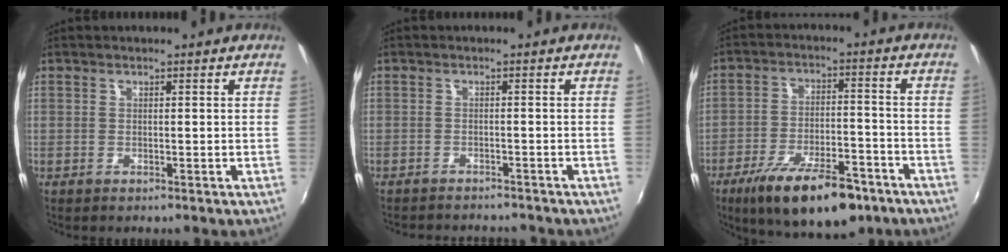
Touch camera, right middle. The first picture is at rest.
{"total": 6.6, "force": [-6.2, 1.5, 1.9], "torque": [-0.053, -0.014, -0.089]}
{"total": 16.9, "force": [-11.4, 5.8, 11.0], "torque": [-0.198, -0.022, -0.173]}